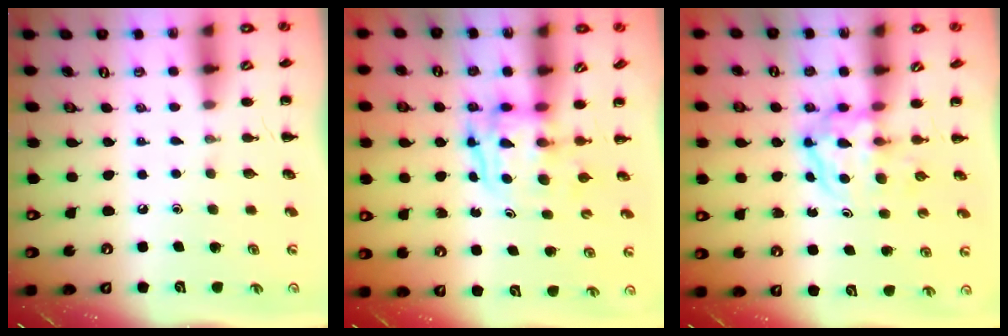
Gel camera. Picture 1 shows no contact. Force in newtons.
{"total": 3.9, "press": 3.9, "slide": 0.4}
{"total": 3.8, "press": 3.7, "slide": 0.4}